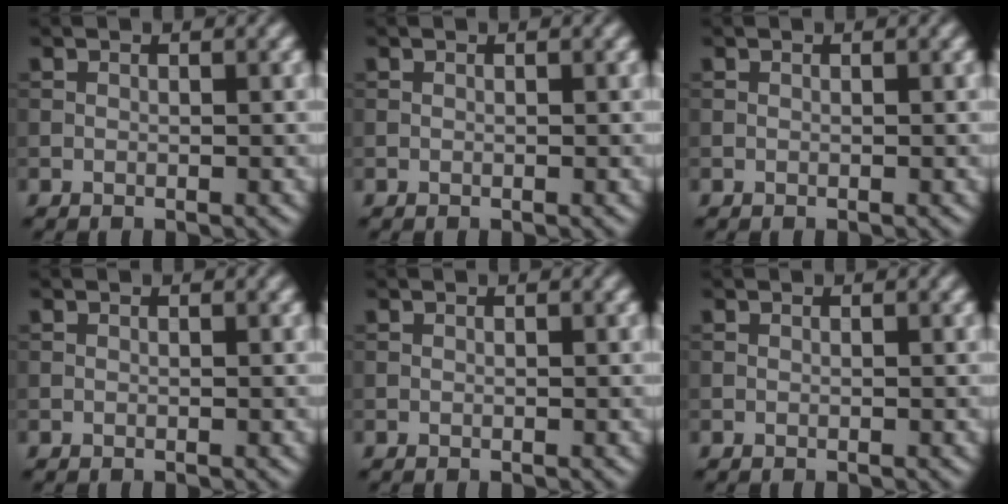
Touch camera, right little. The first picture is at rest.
{"total": 0.0}
{"total": 0.0}
{"total": 0.0}
{"total": 0.0}
{"total": 0.0}